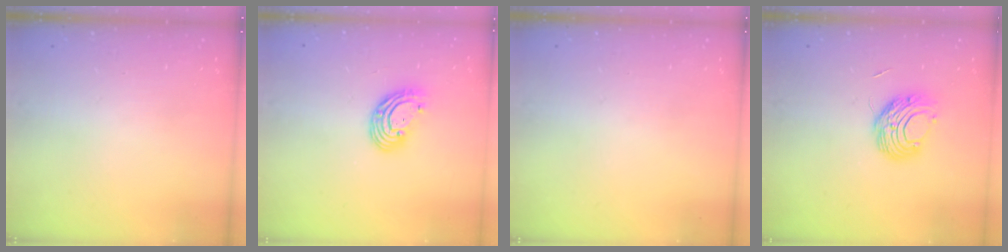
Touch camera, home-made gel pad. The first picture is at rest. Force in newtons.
{"total": 9.3, "press": 9.3, "slide": 1.0}
{"total": 0.0}
{"total": 9.7, "press": 9.7, "slide": 0.9}